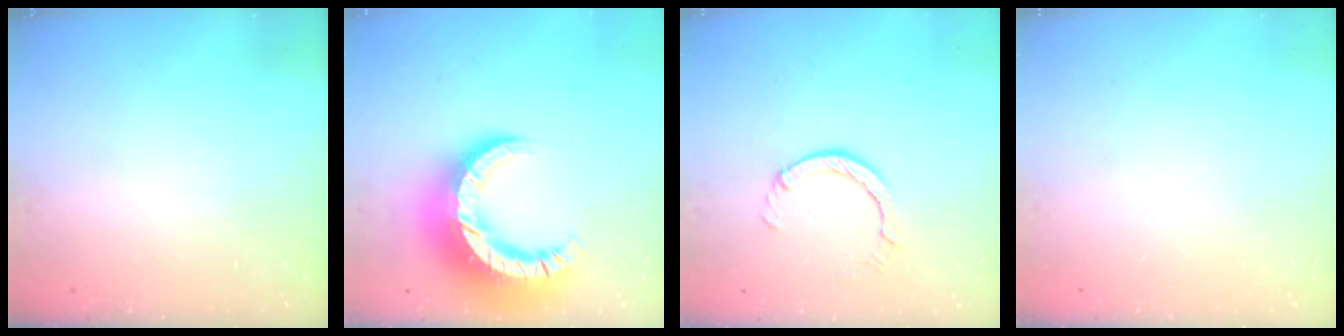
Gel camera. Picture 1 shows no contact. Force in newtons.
{"total": 18.8, "press": 18.7, "slide": 2.1}
{"total": 2.9, "press": 2.9, "slide": 0.5}
{"total": 0.0}